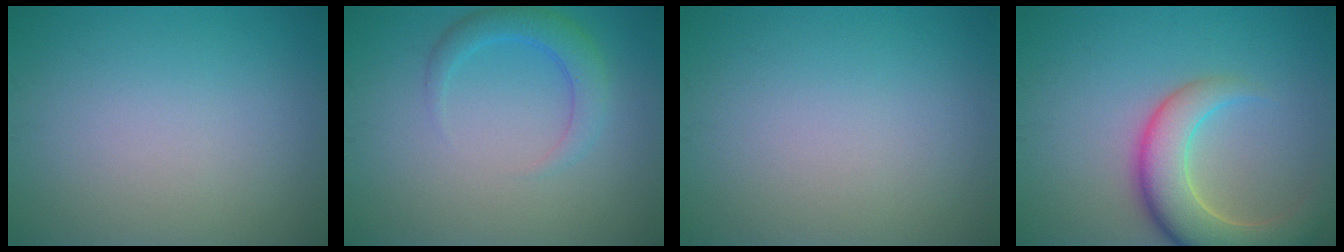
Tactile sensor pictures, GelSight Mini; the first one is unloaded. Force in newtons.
{"total": 2.8, "press": 2.8, "slide": 0.2}
{"total": 0.0}
{"total": 7.2, "press": 7.1, "slide": 0.7}